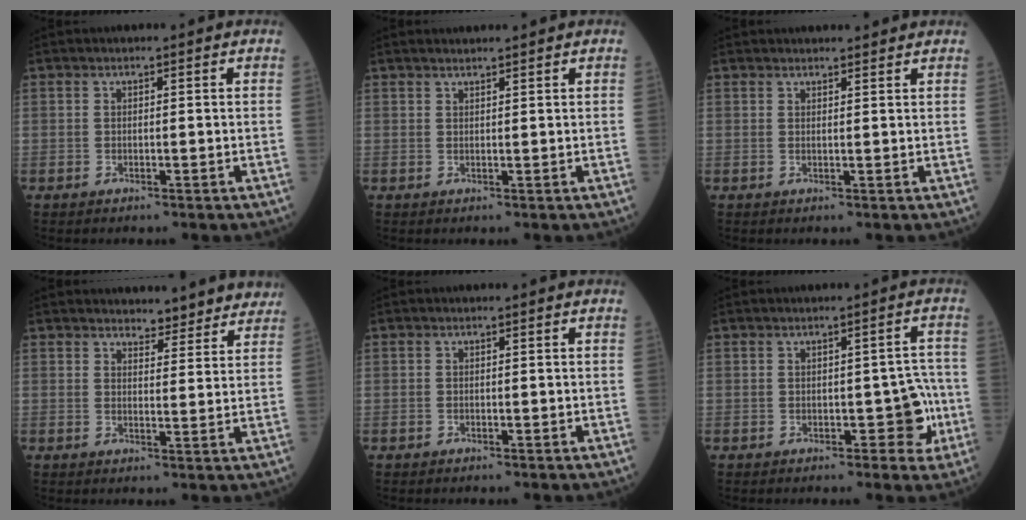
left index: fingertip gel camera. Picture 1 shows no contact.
{"total": 3.0, "force": [2.8, 0.2, 0.9], "torque": [-0.012, 0.024, 0.047]}
{"total": 4.6, "force": [4.5, 0.7, 1.0], "torque": [-0.010, 0.023, 0.058]}
{"total": 7.8, "force": [7.3, 2.4, 0.6], "torque": [0.017, 0.001, 0.075]}
{"total": 0.0}
{"total": 4.4, "force": [-1.4, 2.4, 3.4], "torque": [-0.031, 0.019, -0.009]}